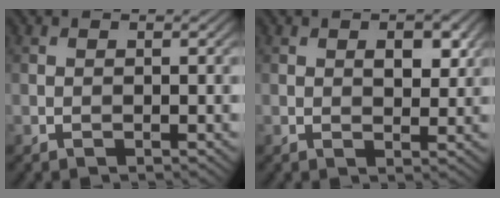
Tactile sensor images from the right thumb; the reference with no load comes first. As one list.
[{"total": 3.4, "force": [1.1, 1.8, 2.6], "torque": [-0.038, -0.002, 0.020]}]